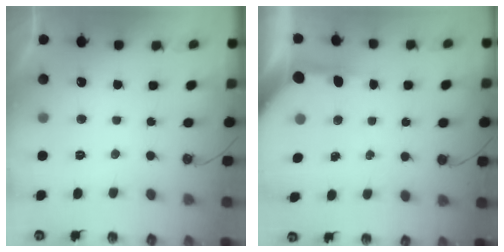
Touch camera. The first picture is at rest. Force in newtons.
{"total": 7.1, "press": 7.1, "slide": 0.4}